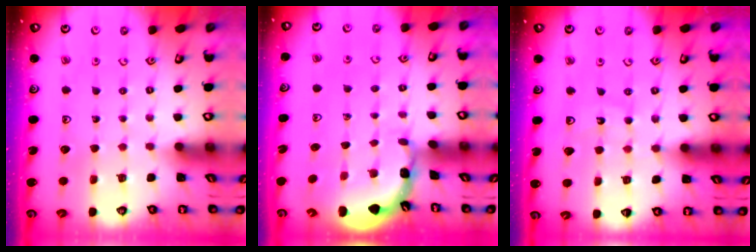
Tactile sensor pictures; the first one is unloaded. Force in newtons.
{"total": 1.6, "press": 1.6, "slide": 0.1}
{"total": 10.3, "press": 9.9, "slide": 3.1}